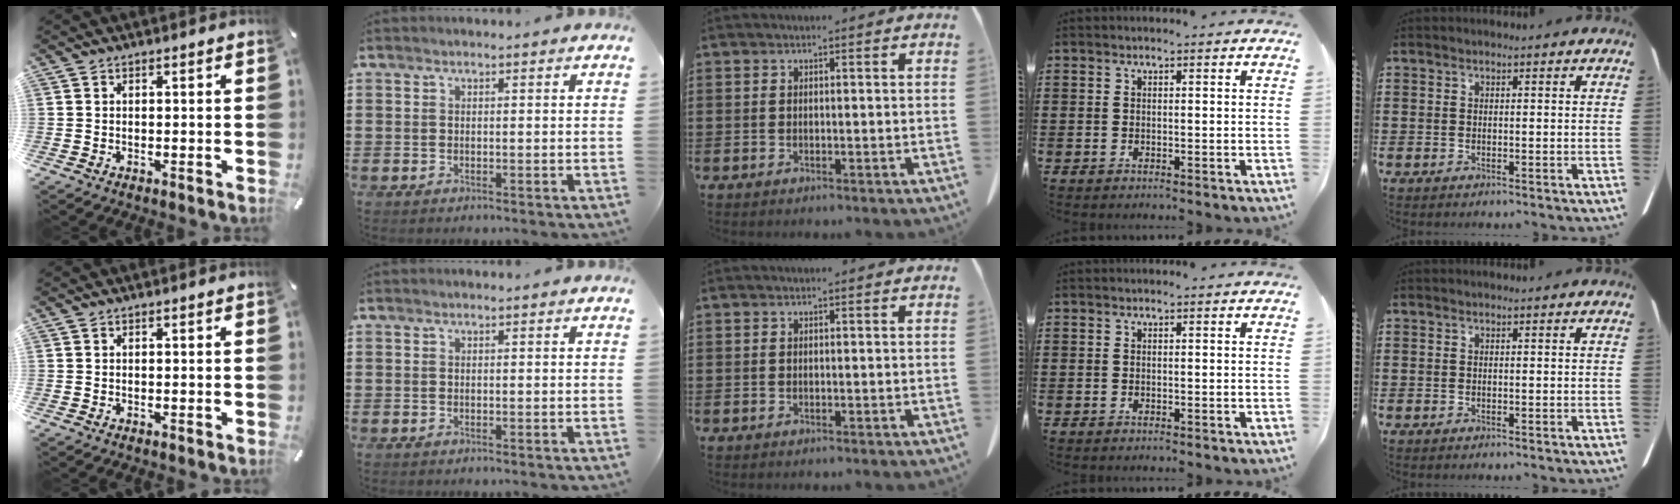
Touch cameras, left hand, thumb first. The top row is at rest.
{}